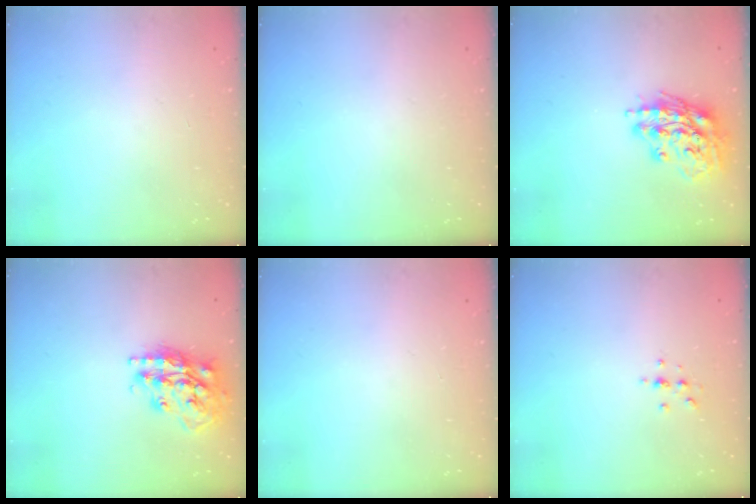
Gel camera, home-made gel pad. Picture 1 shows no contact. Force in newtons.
{"total": 0.0}
{"total": 17.4, "press": 17.2, "slide": 2.1}
{"total": 17.9, "press": 17.8, "slide": 1.5}
{"total": 0.0}
{"total": 2.8, "press": 2.7, "slide": 0.3}